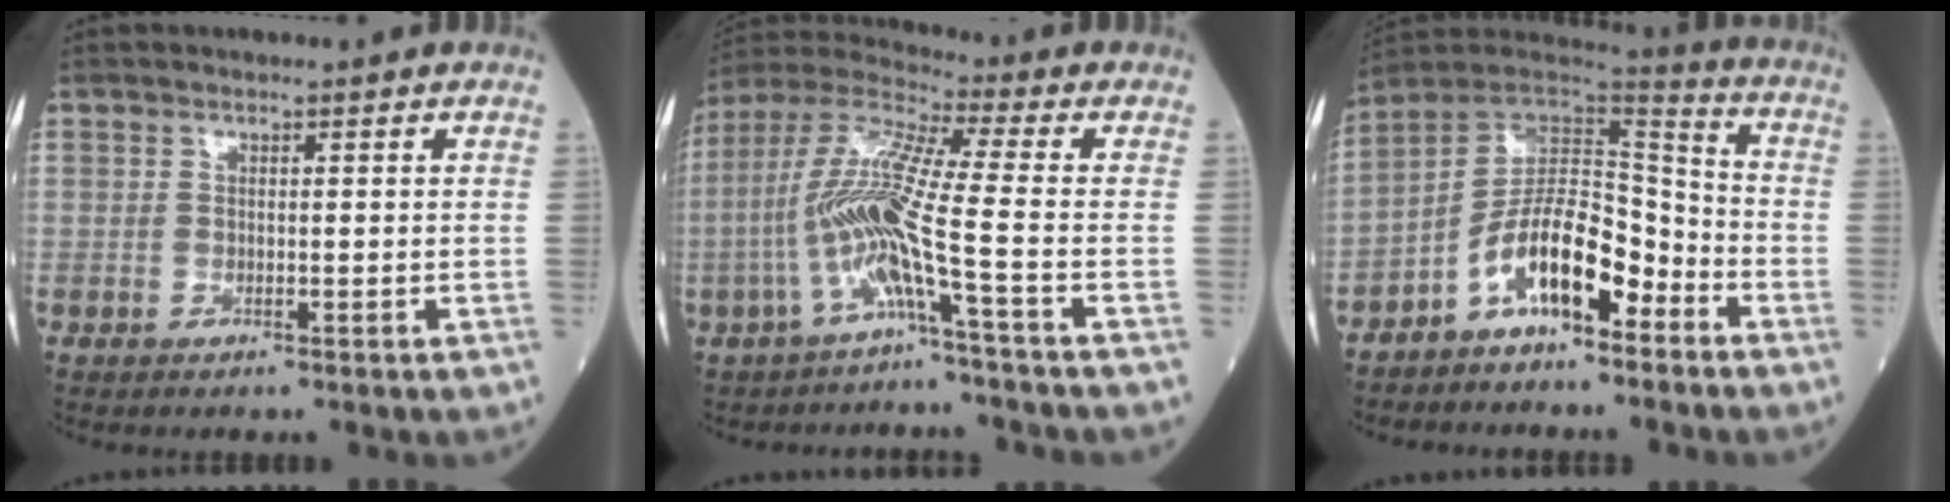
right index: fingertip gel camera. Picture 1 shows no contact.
{"total": 11.8, "force": [-3.7, -1.1, 11.2], "torque": [-0.243, 0.009, -0.082]}
{"total": 11.8, "force": [-6.4, 4.5, 8.8], "torque": [-0.159, 0.031, -0.116]}